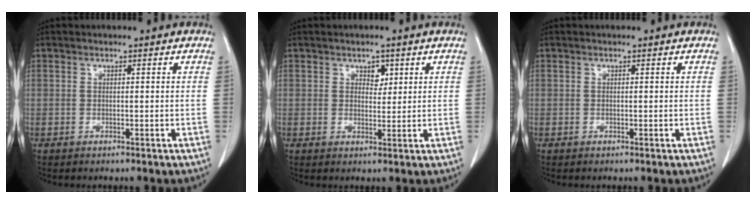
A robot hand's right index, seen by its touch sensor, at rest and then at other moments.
{"total": 2.2, "force": [1.1, 1.4, 1.2], "torque": [-0.011, -0.001, 0.016]}
{"total": 0.0}